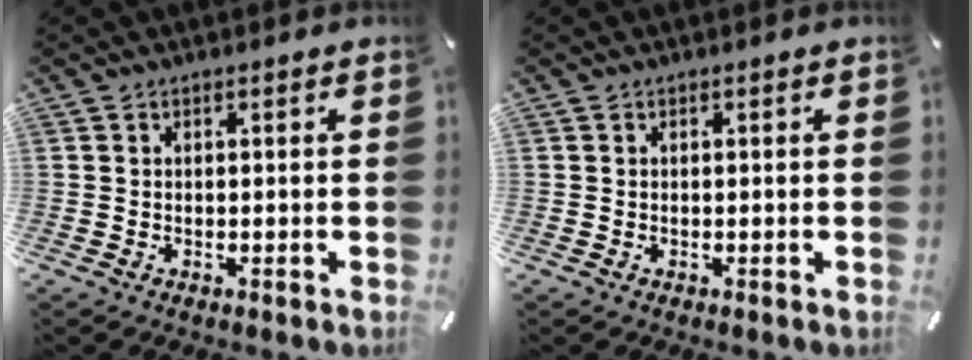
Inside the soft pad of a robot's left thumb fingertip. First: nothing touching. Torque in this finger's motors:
{"motor_torque": [0.00, 0.00, 0.00, 0.00, 0.00]}